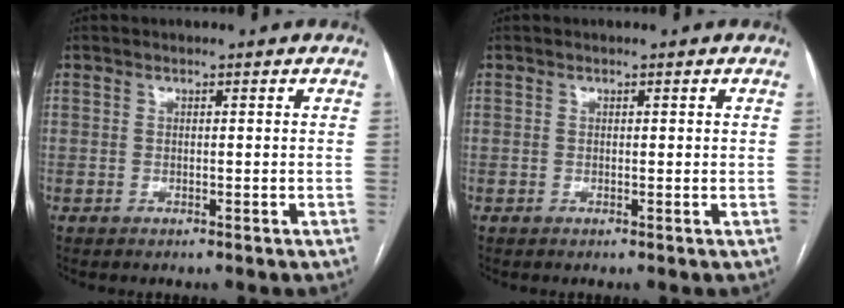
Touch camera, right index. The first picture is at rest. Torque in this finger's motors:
{"motor_torque": [-0.09, 0.26, -0.03, 0.01]}